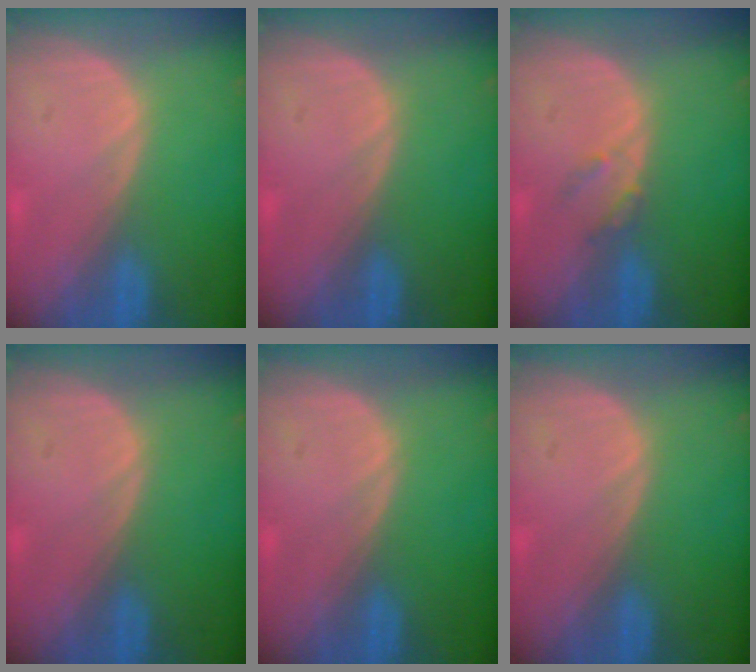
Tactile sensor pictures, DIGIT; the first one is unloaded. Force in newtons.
{"total": 0.0}
{"total": 1.9, "press": 1.9, "slide": 0.1}
{"total": 0.0}
{"total": 0.0}
{"total": 0.0}